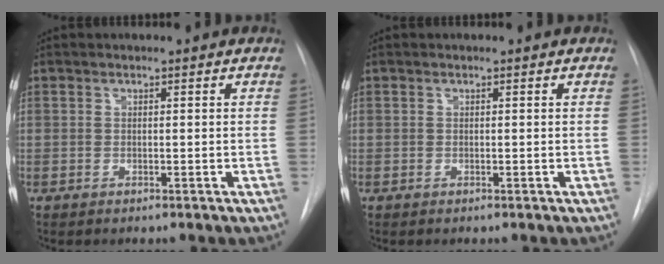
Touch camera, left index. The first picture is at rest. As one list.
[{"total": 0.0}]